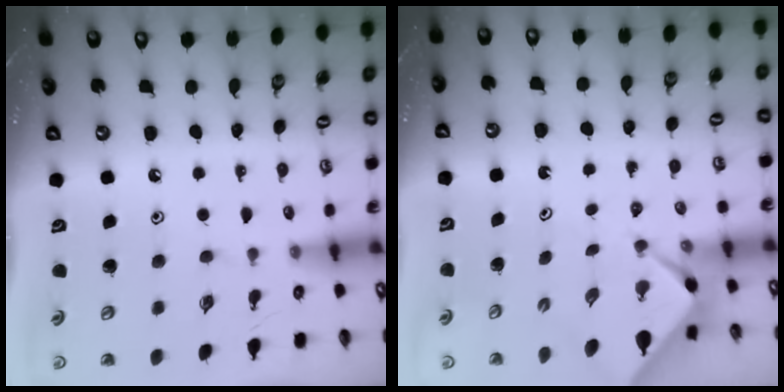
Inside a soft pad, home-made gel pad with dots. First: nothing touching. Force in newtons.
{"total": 2.3, "press": 2.3, "slide": 0.2}